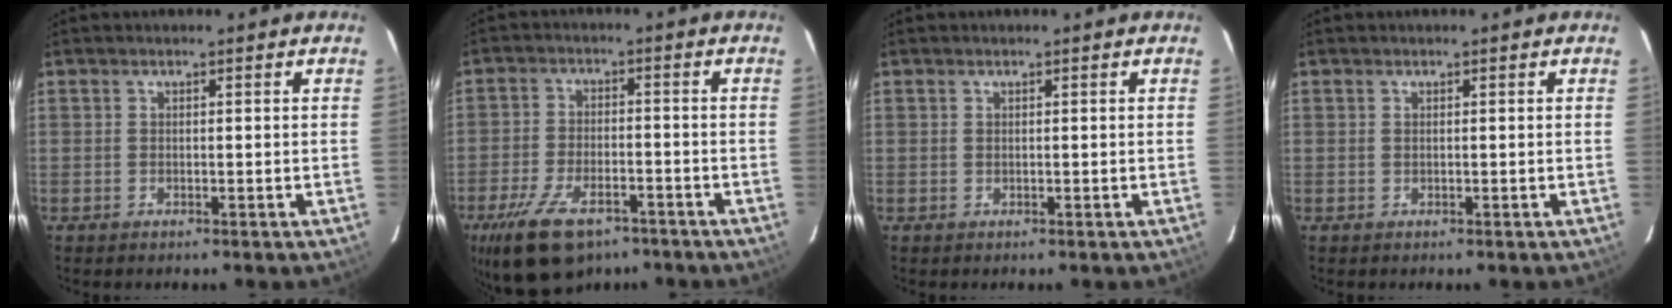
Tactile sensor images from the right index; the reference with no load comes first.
{"total": 14.1, "force": [-9.3, 6.7, 8.3], "torque": [-0.188, -0.021, -0.159]}
{"total": 0.0}
{"total": 0.0}